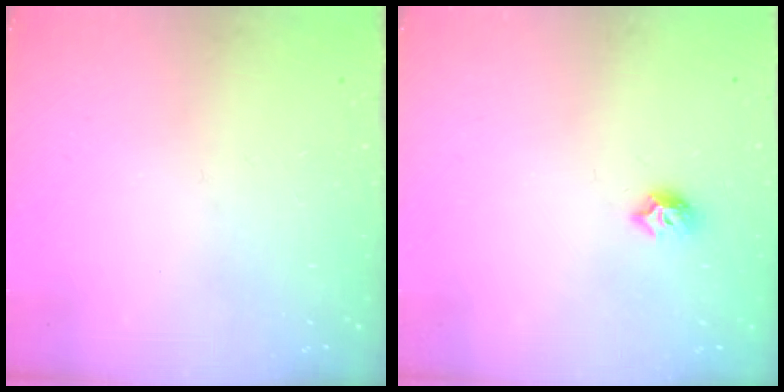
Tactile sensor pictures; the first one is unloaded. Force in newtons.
{"total": 6.3, "press": 6.3, "slide": 0.8}